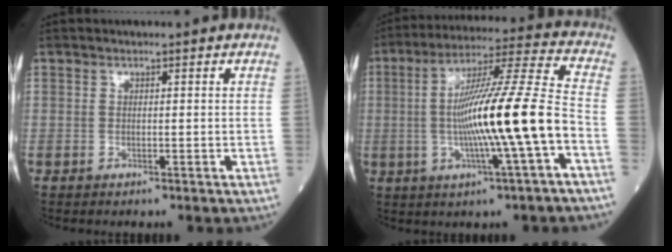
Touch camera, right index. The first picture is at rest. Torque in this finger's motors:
{"motor_torque": [2.08, -0.06, 0.88, 0.21]}